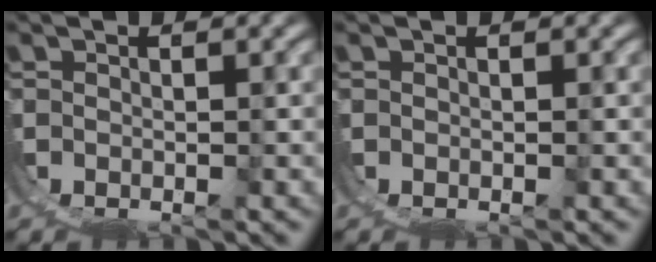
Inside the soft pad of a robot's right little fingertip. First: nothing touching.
{"total": 0.0}